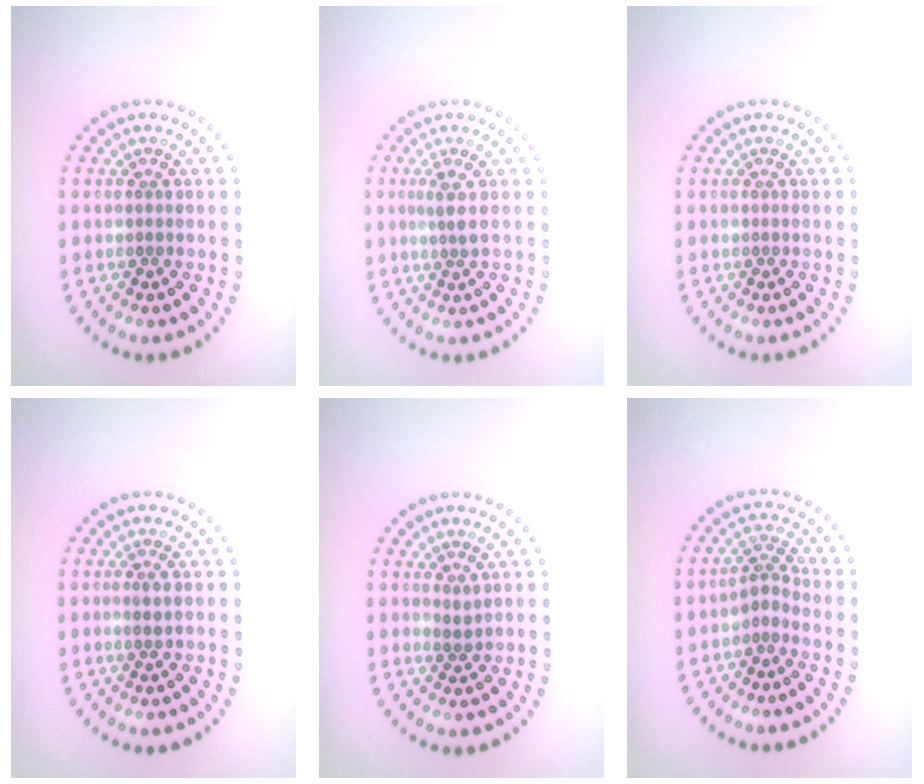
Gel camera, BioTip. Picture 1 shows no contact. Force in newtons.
{"total": 1.8, "press": 1.2, "slide": 1.3}
{"total": 0.0}
{"total": 1.1, "press": 0.9, "slide": 0.7}
{"total": 0.7, "press": 0.6, "slide": 0.4}
{"total": 1.9, "press": 1.2, "slide": 1.4}